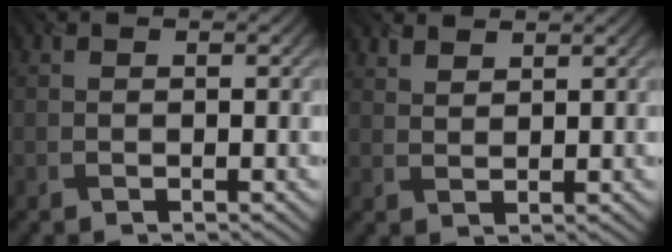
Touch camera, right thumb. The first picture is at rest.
{"total": 2.2, "force": [2.1, 0.5, 0.6], "torque": [-0.016, 0.002, 0.045]}